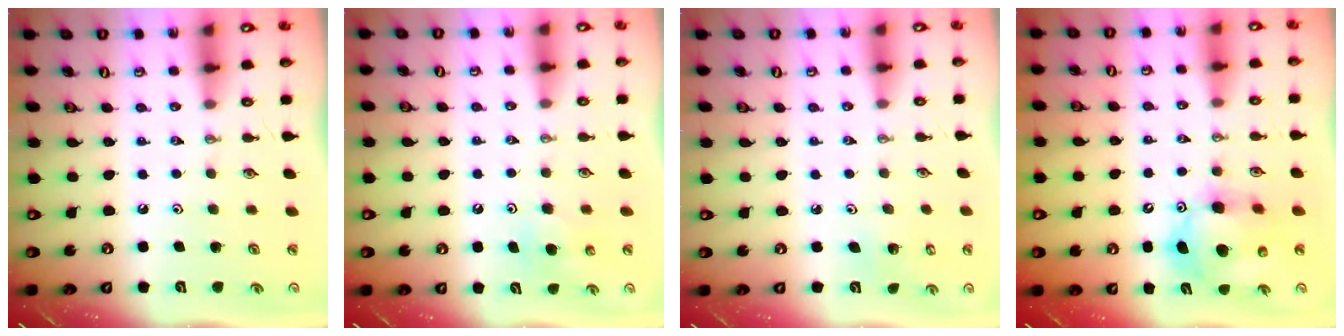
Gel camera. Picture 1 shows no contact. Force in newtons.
{"total": 4.6, "press": 4.5, "slide": 0.4}
{"total": 3.5, "press": 3.5, "slide": 0.3}
{"total": 12.9, "press": 12.6, "slide": 2.8}